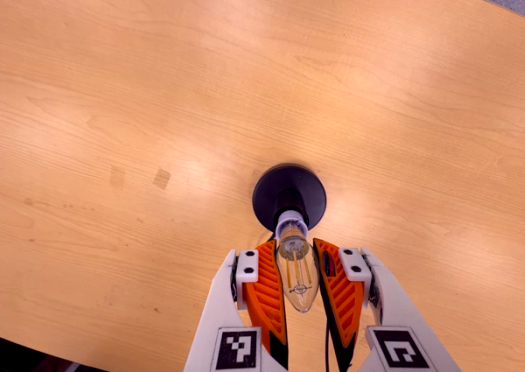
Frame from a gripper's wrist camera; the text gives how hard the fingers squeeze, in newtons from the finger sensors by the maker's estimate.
{"total": 19.7, "left": 21.6, "right": 17.9}